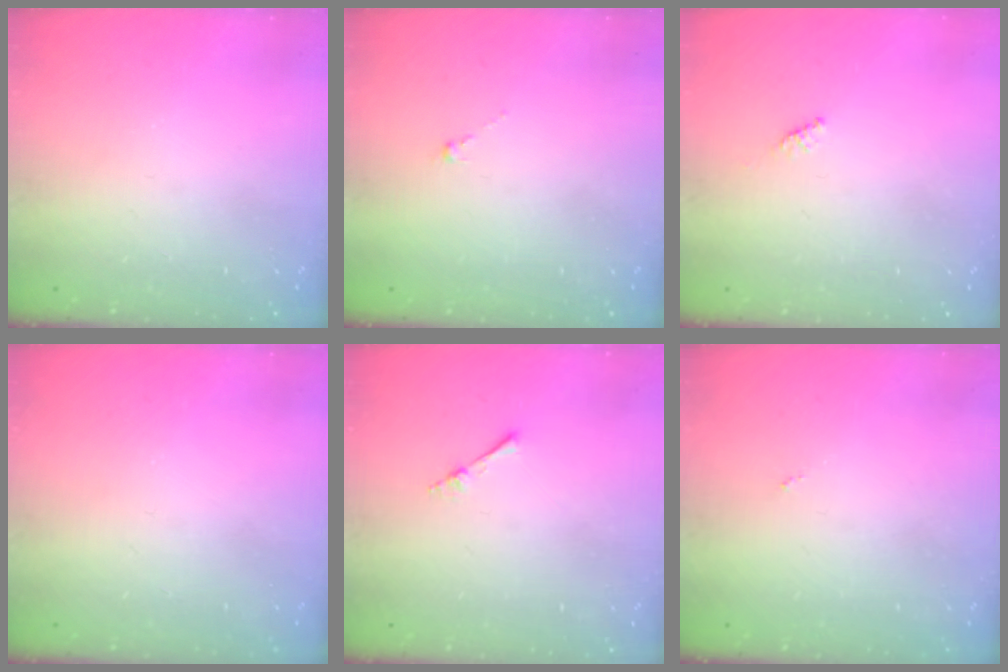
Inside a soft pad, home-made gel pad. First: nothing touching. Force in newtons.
{"total": 0.0}
{"total": 1.6, "press": 1.5, "slide": 0.4}
{"total": 0.0}
{"total": 2.2, "press": 2.1, "slide": 0.3}
{"total": 0.0}